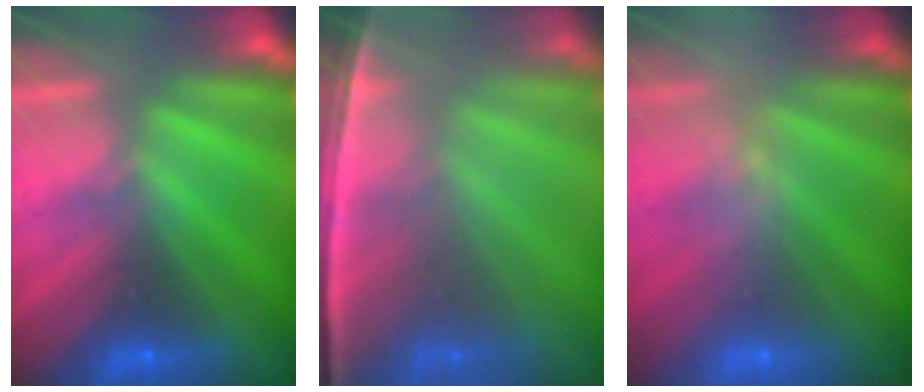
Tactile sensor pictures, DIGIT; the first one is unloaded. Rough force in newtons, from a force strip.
{"total": 7.2}
{"total": 2.4}